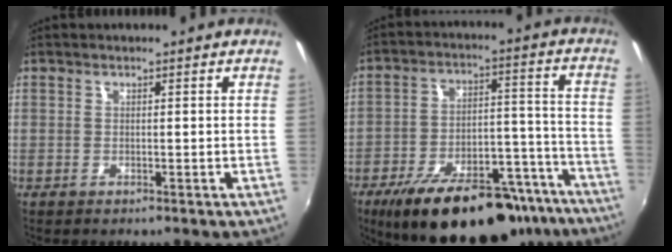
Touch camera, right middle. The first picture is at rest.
{"total": 26.9, "force": [-20.3, 10.5, 14.2], "torque": [-0.231, 0.004, -0.270]}